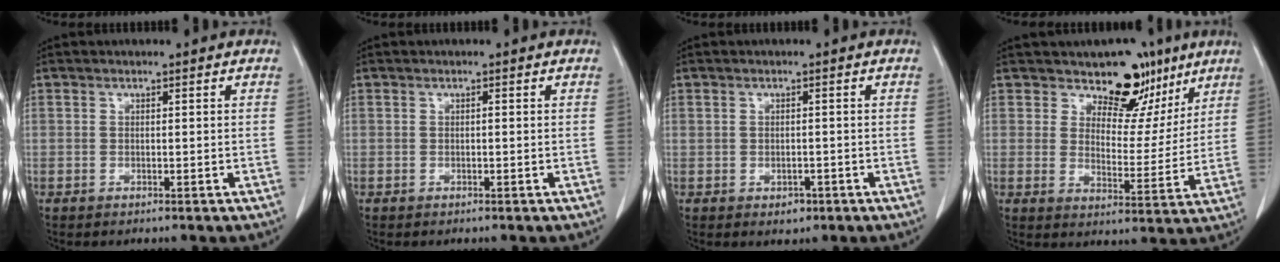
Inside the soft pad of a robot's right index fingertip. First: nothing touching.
{"total": 0.0}
{"total": 1.8, "force": [-0.7, 1.3, 1.0], "torque": [-0.013, 0.003, 0.001]}
{"total": 9.2, "force": [6.9, 5.0, 3.4], "torque": [-0.031, -0.010, 0.101]}